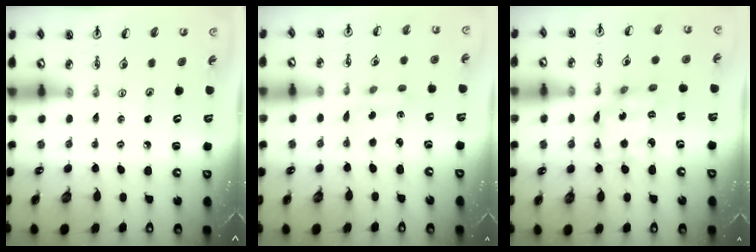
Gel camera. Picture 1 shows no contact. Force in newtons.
{"total": 2.4, "press": 2.4, "slide": 0.6}
{"total": 10.9, "press": 10.8, "slide": 0.8}